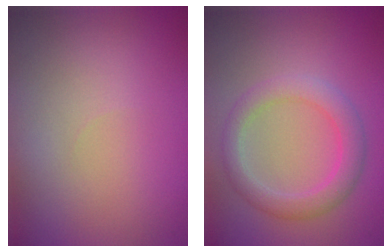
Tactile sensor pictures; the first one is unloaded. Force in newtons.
{"total": 3.4, "press": 3.4, "slide": 0.0}